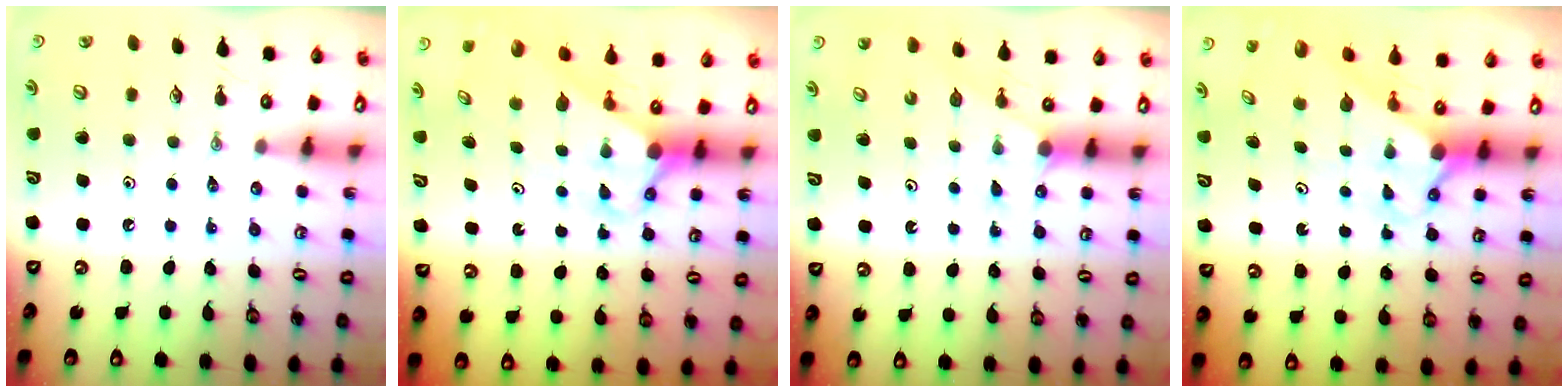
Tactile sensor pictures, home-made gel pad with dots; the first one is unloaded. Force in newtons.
{"total": 2.9, "press": 2.9, "slide": 0.2}
{"total": 2.1, "press": 2.1, "slide": 0.3}
{"total": 2.1, "press": 2.1, "slide": 0.2}